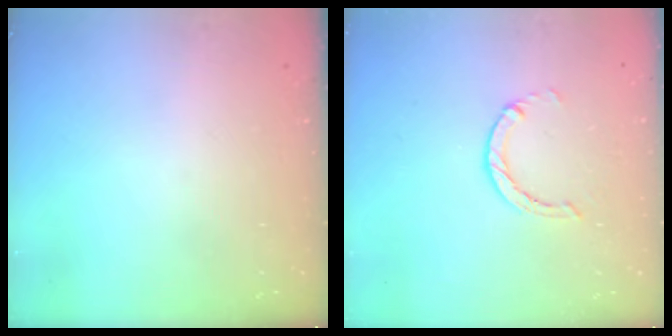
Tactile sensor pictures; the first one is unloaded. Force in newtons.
{"total": 1.2, "press": 1.2, "slide": 0.2}